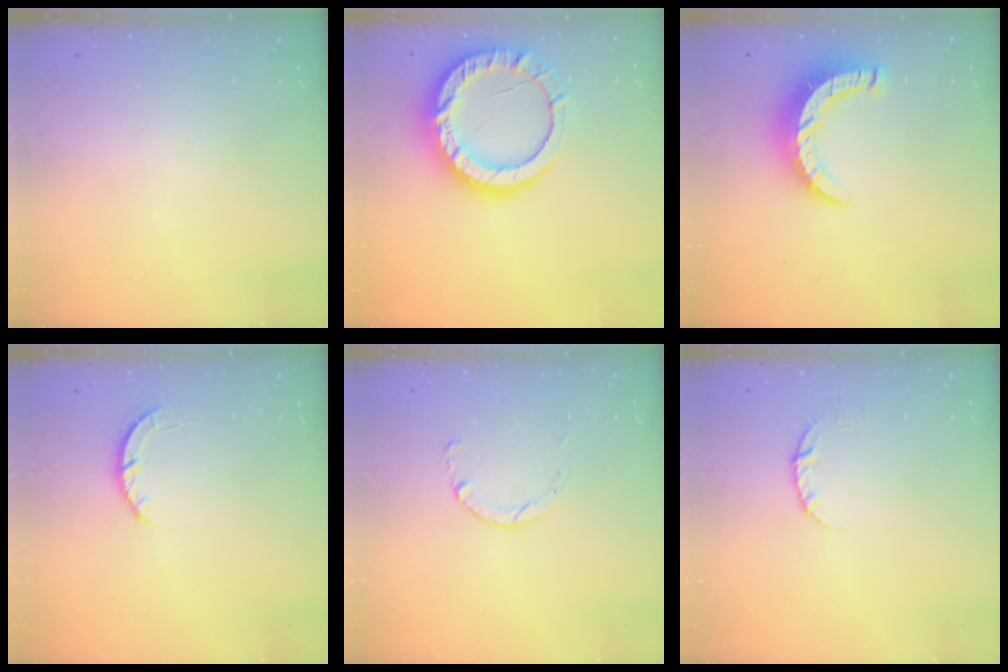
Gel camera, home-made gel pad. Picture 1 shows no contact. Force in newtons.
{"total": 16.7, "press": 16.6, "slide": 1.4}
{"total": 9.4, "press": 9.4, "slide": 0.8}
{"total": 2.7, "press": 2.6, "slide": 0.4}
{"total": 1.8, "press": 1.8, "slide": 0.2}
{"total": 3.8, "press": 3.8, "slide": 0.3}